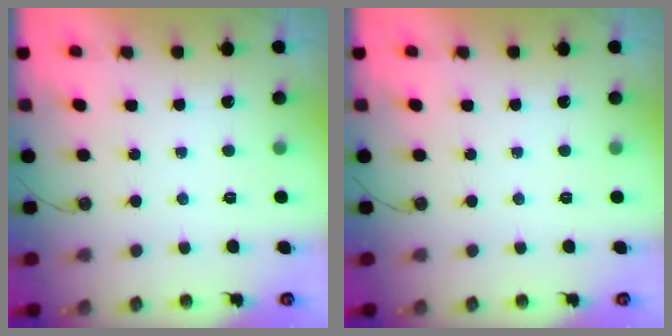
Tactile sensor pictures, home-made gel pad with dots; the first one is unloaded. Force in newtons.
{"total": 0.0}